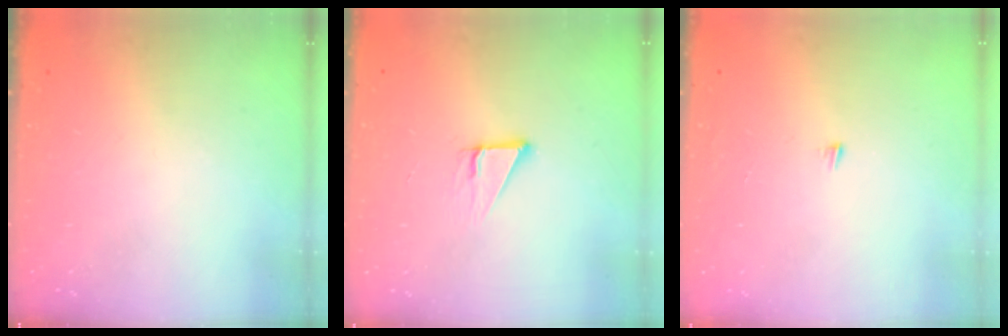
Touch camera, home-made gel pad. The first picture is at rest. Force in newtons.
{"total": 3.6, "press": 3.6, "slide": 0.1}
{"total": 3.9, "press": 3.9, "slide": 0.3}